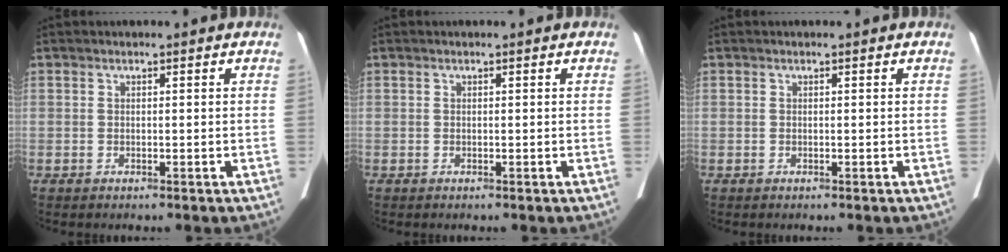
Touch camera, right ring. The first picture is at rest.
{"total": 0.0}
{"total": 0.0}